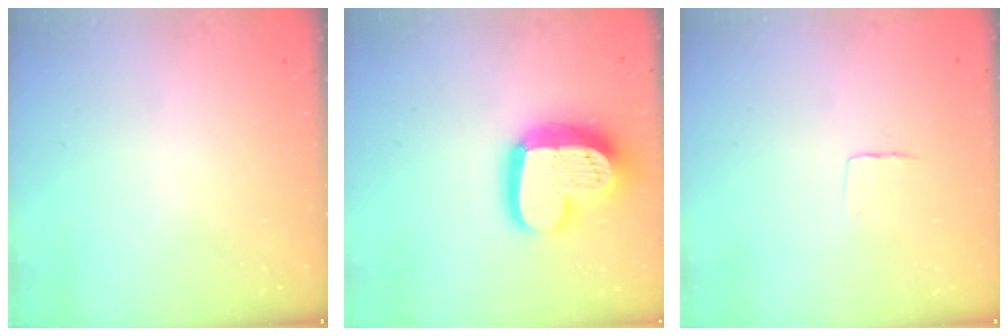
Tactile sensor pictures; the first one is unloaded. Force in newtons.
{"total": 19.9, "press": 19.9, "slide": 1.5}
{"total": 4.0, "press": 4.0, "slide": 0.2}